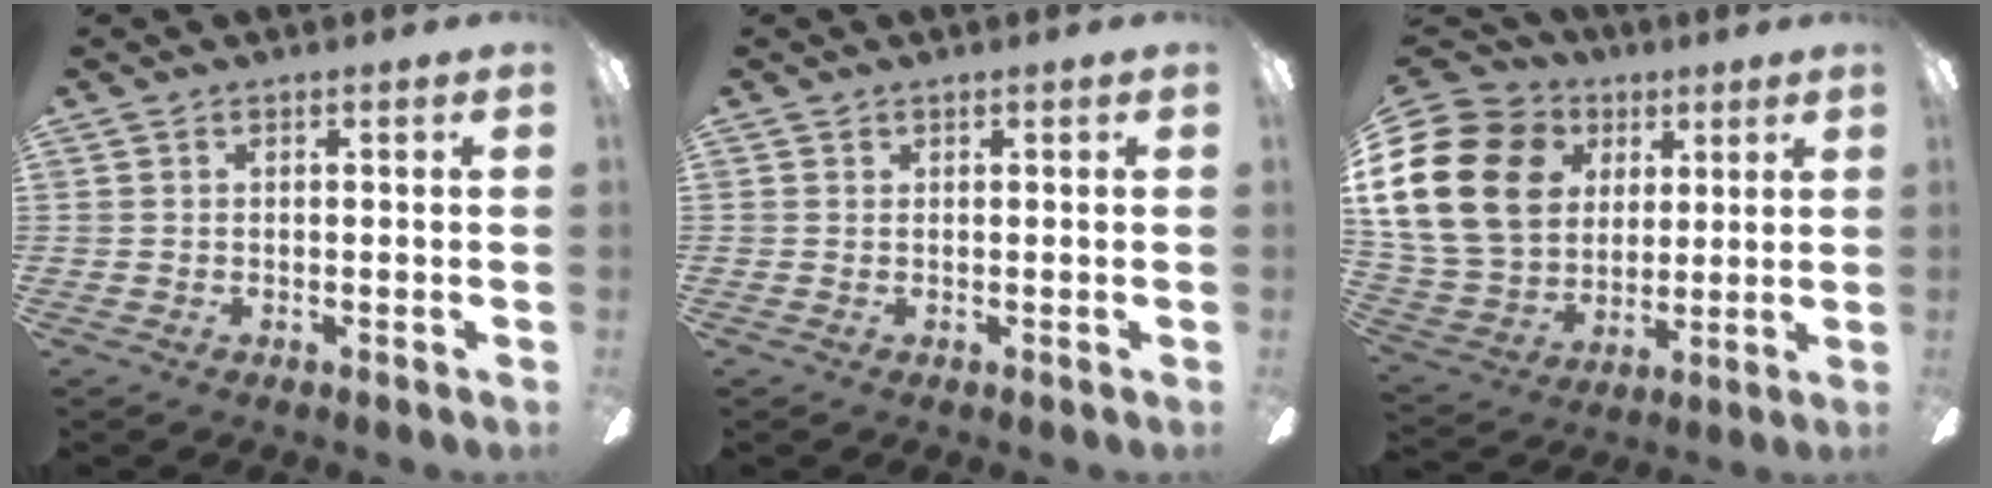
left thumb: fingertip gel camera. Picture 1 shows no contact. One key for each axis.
{"total": 0.0}
{"total": 23.7, "fx": 6.8, "fy": 18.1, "fz": 13.7, "tx": -0.286, "ty": -0.010, "tz": 0.132}